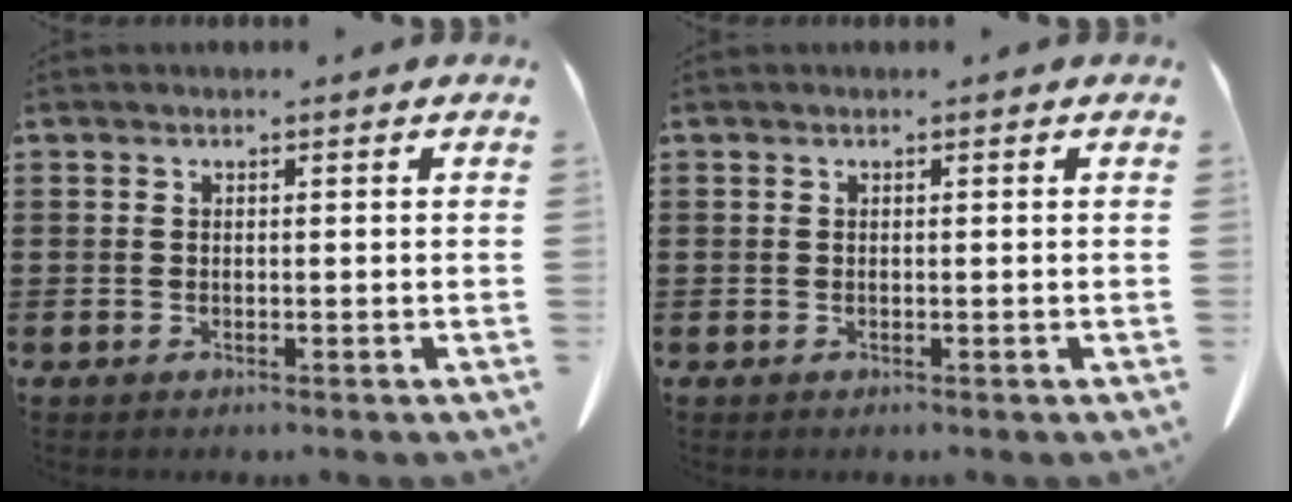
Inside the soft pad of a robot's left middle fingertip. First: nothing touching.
{"total": 0.0}